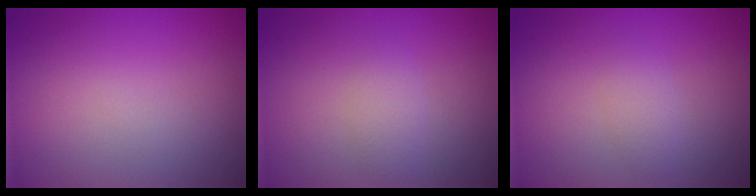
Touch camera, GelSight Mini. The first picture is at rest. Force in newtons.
{"total": 1.5, "press": 1.5, "slide": 0.0}
{"total": 1.4, "press": 1.4, "slide": 0.1}